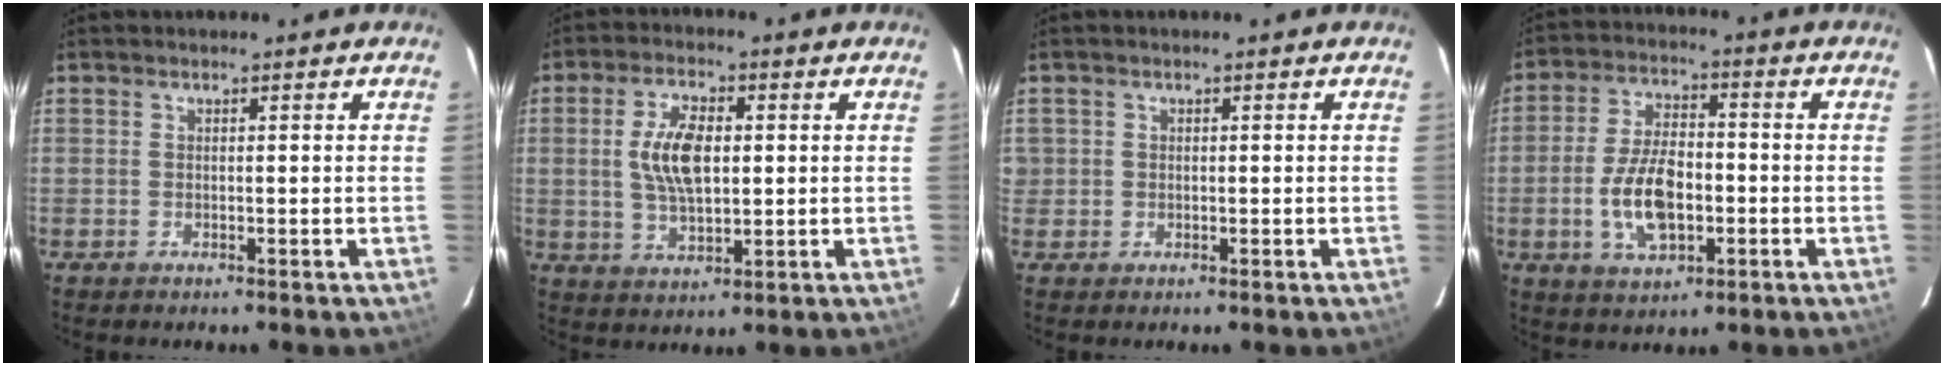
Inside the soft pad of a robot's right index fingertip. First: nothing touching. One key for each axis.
{"total": 8.8, "fx": 1.0, "fy": 4.3, "fz": 7.7, "tx": -0.148, "ty": 0.006, "tz": 0.022}
{"total": 1.2, "fx": -0.1, "fy": 1.2, "fz": -0.1, "tx": 0.004, "ty": 0.003, "tz": 0.000}
{"total": 11.2, "fx": -2.7, "fy": 5.9, "fz": 9.1, "tx": -0.182, "ty": 0.004, "tz": -0.042}